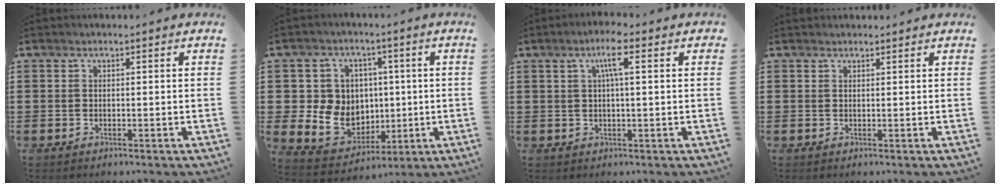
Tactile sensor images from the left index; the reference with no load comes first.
{"total": 9.0, "force": [0.5, 8.7, 2.3], "torque": [-0.079, 0.000, 0.018]}
{"total": 4.3, "force": [1.5, 0.4, 4.0], "torque": [-0.079, 0.009, 0.022]}
{"total": 0.8, "force": [0.8, 0.2, 0.0], "torque": [-0.002, 0.000, 0.016]}